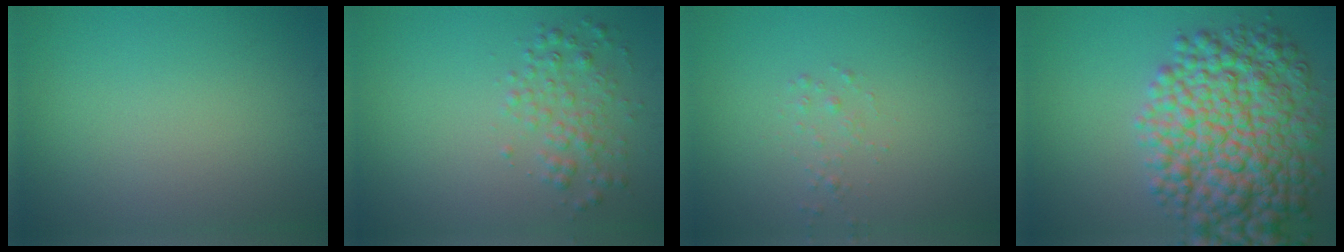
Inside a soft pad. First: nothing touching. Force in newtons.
{"total": 2.4, "press": 2.4, "slide": 0.1}
{"total": 0.8, "press": 0.7, "slide": 0.1}
{"total": 11.3, "press": 11.3, "slide": 0.1}